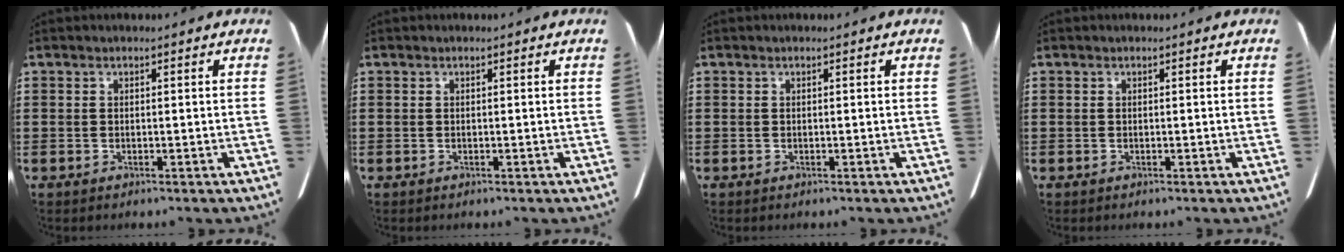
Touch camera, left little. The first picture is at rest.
{"total": 0.0}
{"total": 0.0}
{"total": 0.0}